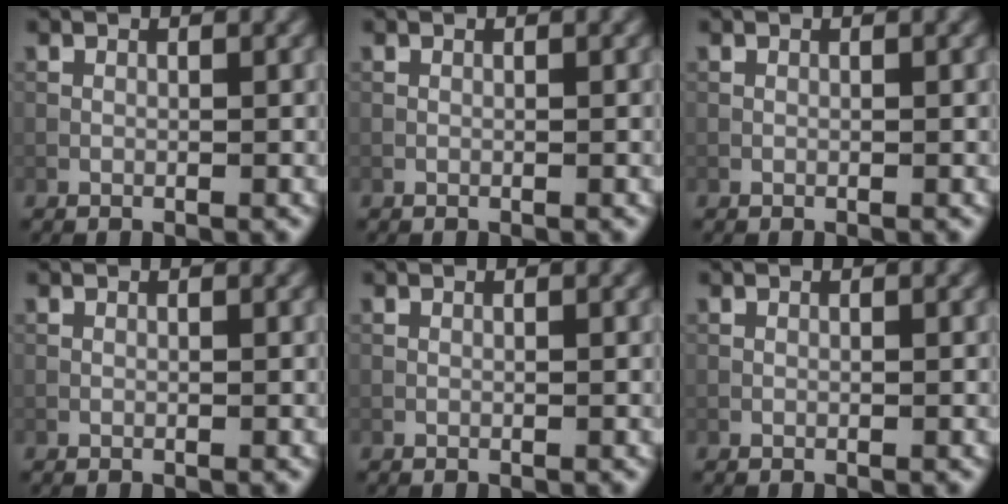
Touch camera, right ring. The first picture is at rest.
{"total": 0.0}
{"total": 0.0}
{"total": 0.0}
{"total": 0.0}
{"total": 0.0}